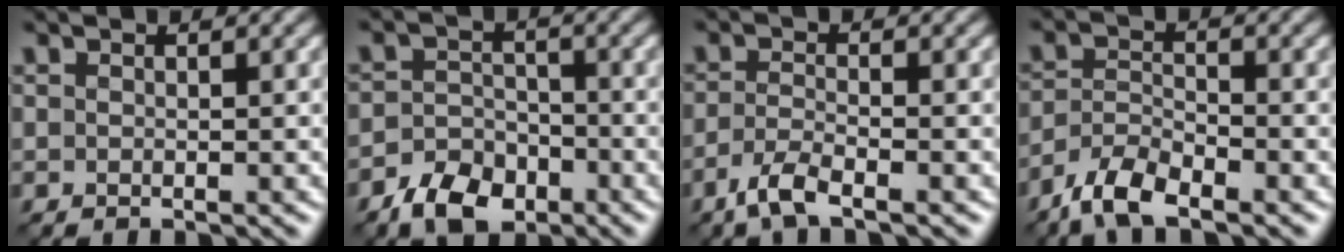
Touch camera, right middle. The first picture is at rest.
{"total": 4.3, "force": [-2.9, 2.7, 1.7], "torque": [-0.028, 0.003, -0.060]}
{"total": 2.7, "force": [-1.9, 0.6, 1.9], "torque": [-0.043, 0.000, -0.048]}
{"total": 4.4, "force": [-3.4, 1.4, 2.4], "torque": [-0.046, 0.000, -0.072]}